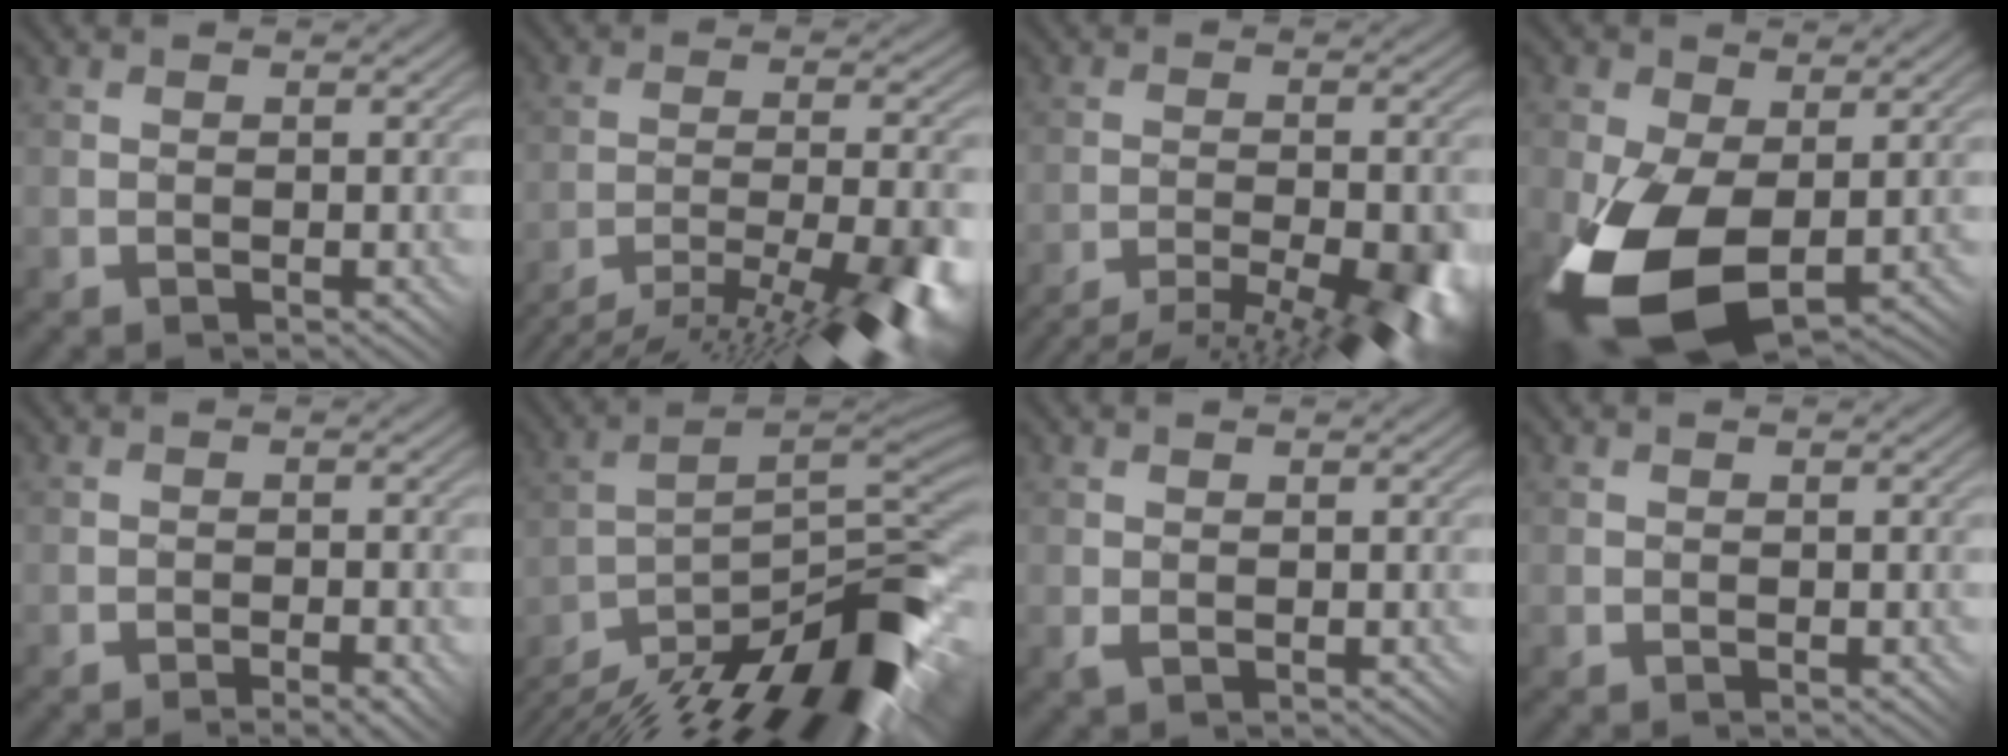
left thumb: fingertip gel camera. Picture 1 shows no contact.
{"total": 15.8, "force": [-12.5, 2.6, 9.2], "torque": [-0.147, -0.012, -0.189]}
{"total": 10.4, "force": [-8.3, 1.7, 6.0], "torque": [-0.097, -0.003, -0.113]}
{"total": 12.9, "force": [-3.0, 7.3, 10.2], "torque": [-0.239, -0.034, -0.047]}
{"total": 2.9, "force": [-2.2, 0.8, 1.8], "torque": [-0.021, 0.008, -0.027]}
{"total": 15.8, "force": [-11.7, 3.3, 10.1], "torque": [-0.180, 0.004, -0.202]}
{"total": 0.8, "force": [-0.2, 0.6, 0.5], "torque": [-0.014, -0.003, -0.003]}
{"total": 0.0}